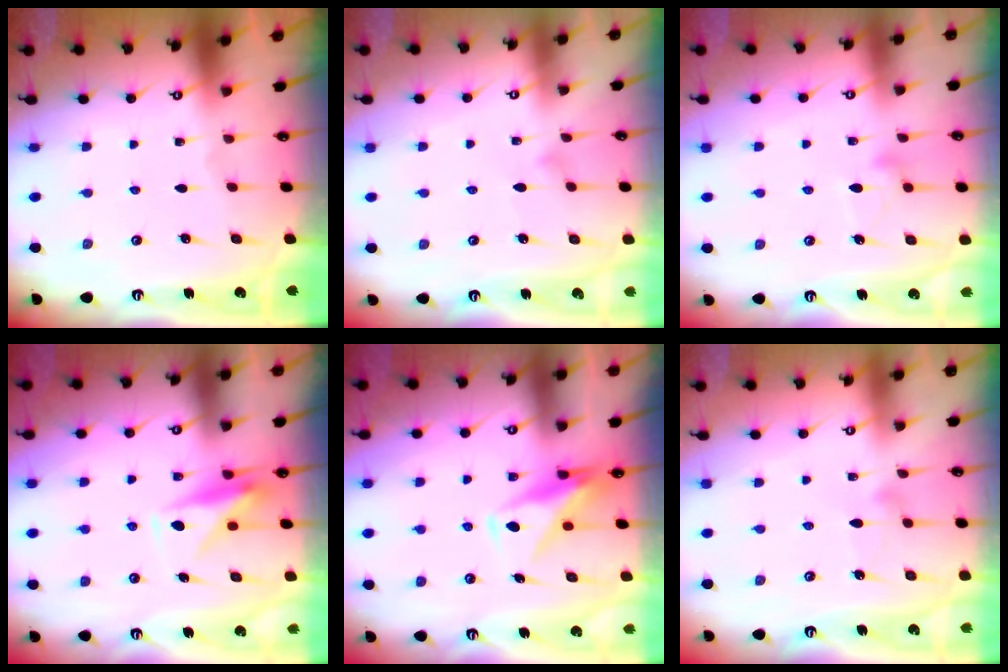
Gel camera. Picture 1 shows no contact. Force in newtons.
{"total": 6.2, "press": 6.2, "slide": 0.3}
{"total": 11.3, "press": 11.2, "slide": 0.6}
{"total": 10.3, "press": 10.3, "slide": 0.4}
{"total": 9.8, "press": 9.8, "slide": 0.7}
{"total": 7.1, "press": 7.1, "slide": 0.3}